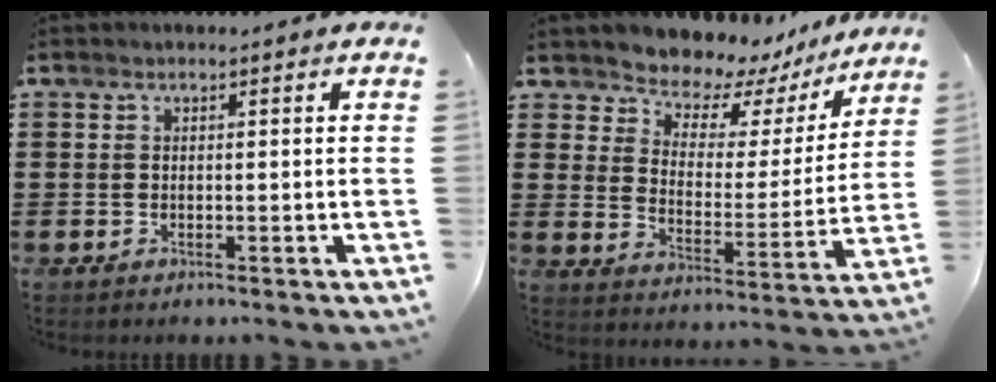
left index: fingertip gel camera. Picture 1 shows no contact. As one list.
[{"total": 7.0, "force": [6.6, 2.1, 0.3], "torque": [-0.041, -0.057, 0.115]}]